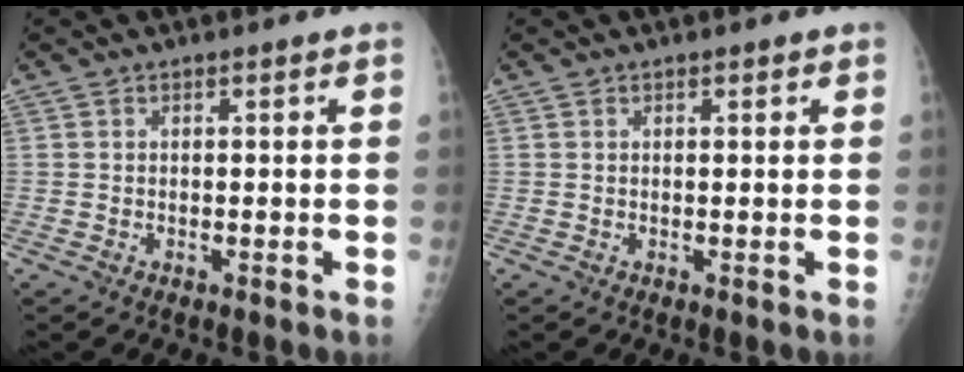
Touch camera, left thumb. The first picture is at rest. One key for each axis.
{"total": 0.6, "fx": 0.4, "fy": 0.3, "fz": 0.3, "tx": 0.000, "ty": -0.001, "tz": 0.003}